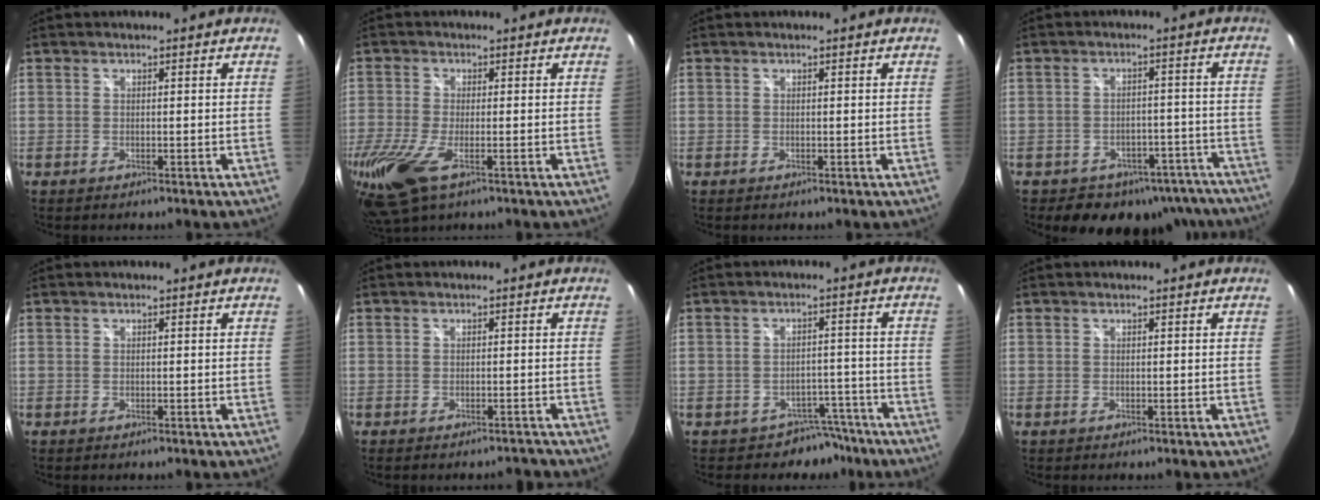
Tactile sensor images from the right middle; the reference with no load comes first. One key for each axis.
{"total": 14.4, "fx": -7.2, "fy": 5.6, "fz": 11.2, "tx": -0.256, "ty": -0.064, "tz": -0.131}
{"total": 0.0}
{"total": 15.2, "fx": -11.3, "fy": 9.0, "fz": 4.6, "tx": -0.091, "ty": 0.026, "tz": -0.113}
{"total": 0.0}
{"total": 2.1, "fx": -2.0, "fy": 0.4, "fz": 0.1, "tx": 0.001, "ty": -0.004, "tz": -0.020}
{"total": 5.9, "fx": -4.6, "fy": 3.8, "fz": 0.2, "tx": 0.001, "ty": 0.033, "tz": -0.056}
{"total": 0.0}